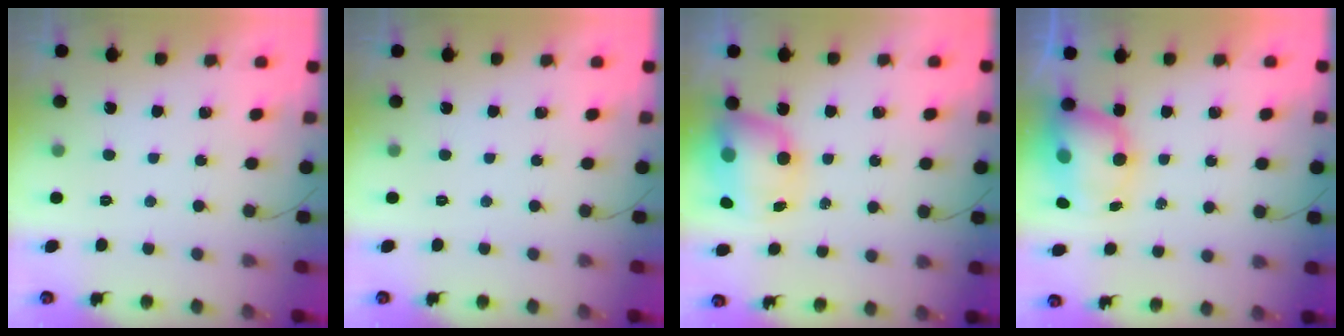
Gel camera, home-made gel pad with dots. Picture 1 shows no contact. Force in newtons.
{"total": 0.0}
{"total": 10.3, "press": 10.0, "slide": 2.6}
{"total": 8.4, "press": 8.1, "slide": 2.3}